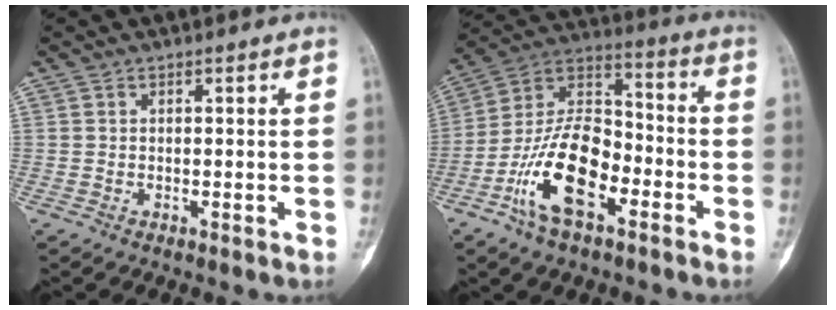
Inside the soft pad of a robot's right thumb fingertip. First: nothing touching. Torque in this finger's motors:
{"motor_torque": [-0.06, 0.53, 1.73, -0.84, 0.19]}